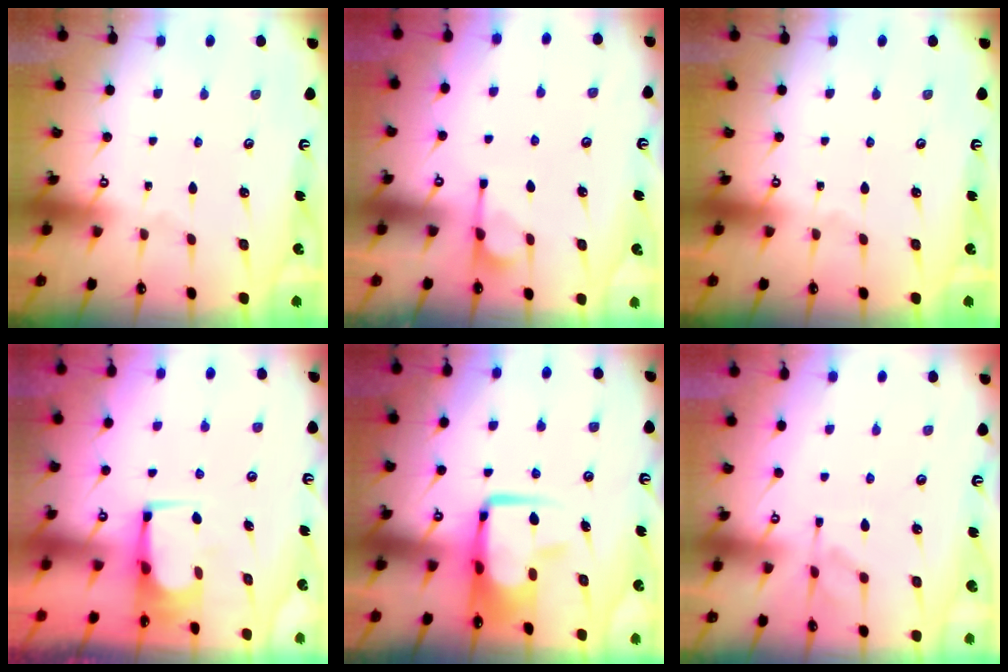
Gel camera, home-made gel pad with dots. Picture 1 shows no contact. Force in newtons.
{"total": 0.9, "press": 0.1, "slide": 0.9}
{"total": 0.0}
{"total": 2.2, "press": 2.2, "slide": 0.2}
{"total": 8.5, "press": 8.4, "slide": 1.3}
{"total": 5.0, "press": 4.8, "slide": 1.3}